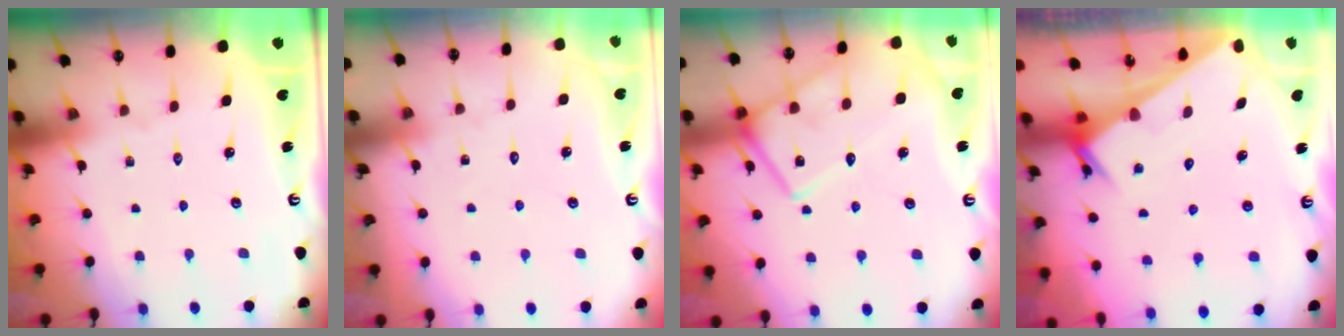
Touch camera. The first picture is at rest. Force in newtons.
{"total": 5.6, "press": 5.6, "slide": 0.6}
{"total": 15.5, "press": 15.5, "slide": 1.1}
{"total": 2.4, "press": 2.4, "slide": 0.1}